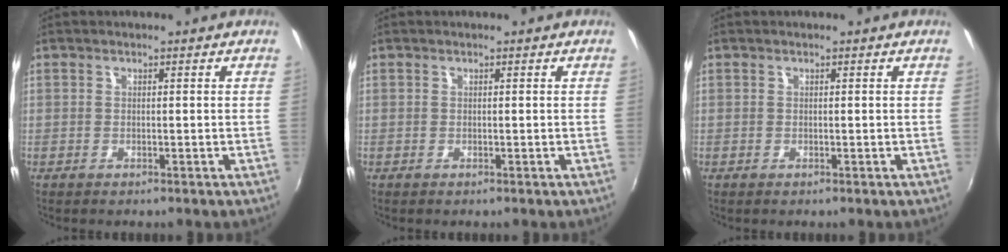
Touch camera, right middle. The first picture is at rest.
{"total": 0.0}
{"total": 0.0}